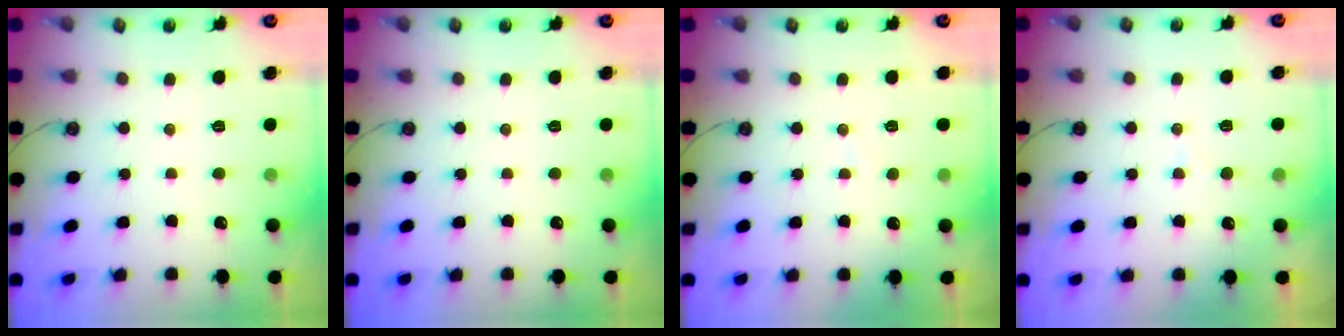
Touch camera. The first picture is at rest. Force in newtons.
{"total": 0.0}
{"total": 2.9, "press": 2.9, "slide": 0.3}
{"total": 4.4, "press": 4.3, "slide": 0.5}